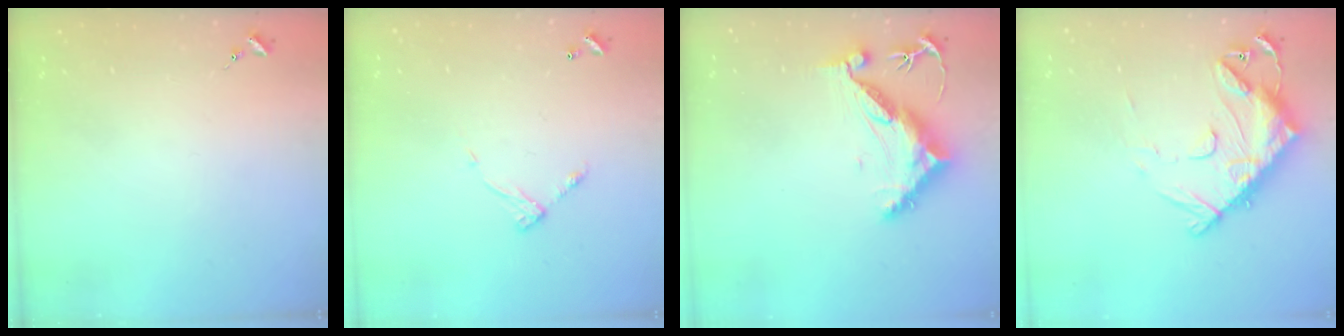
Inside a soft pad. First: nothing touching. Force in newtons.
{"total": 7.1, "press": 7.1, "slide": 0.5}
{"total": 11.4, "press": 11.4, "slide": 0.8}
{"total": 16.1, "press": 16.0, "slide": 1.6}